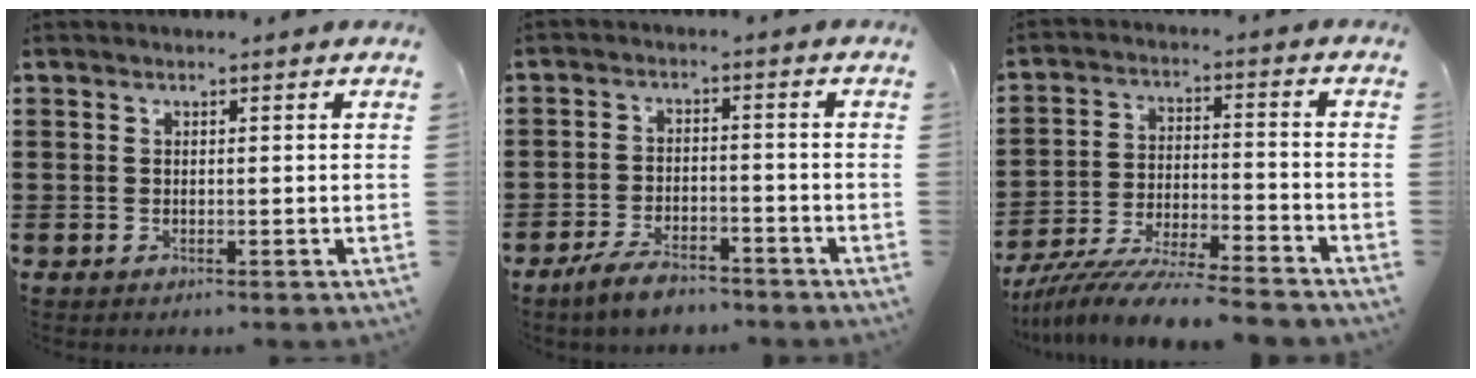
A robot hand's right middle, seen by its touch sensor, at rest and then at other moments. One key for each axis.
{"total": 4.6, "fx": -4.1, "fy": 1.2, "fz": 1.9, "tx": -0.045, "ty": 0.004, "tz": -0.082}
{"total": 8.8, "fx": -8.4, "fy": 0.0, "fz": 2.8, "tx": -0.047, "ty": 0.008, "tz": -0.162}